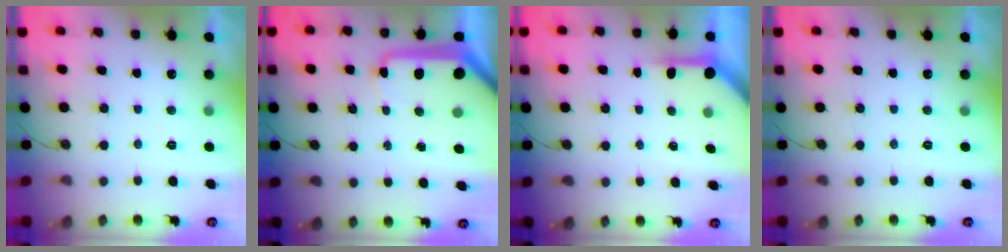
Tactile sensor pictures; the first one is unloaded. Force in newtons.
{"total": 14.6, "press": 14.5, "slide": 1.5}
{"total": 4.0, "press": 3.9, "slide": 0.4}
{"total": 0.0}